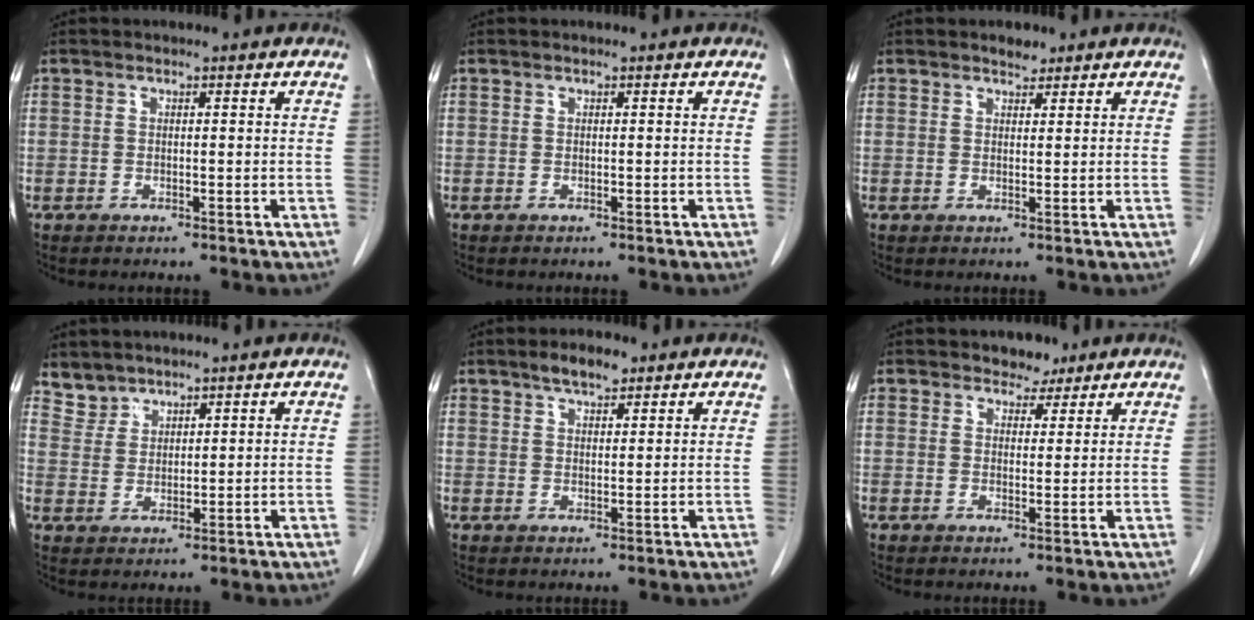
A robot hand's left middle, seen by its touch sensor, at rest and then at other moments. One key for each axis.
{"total": 0.0}
{"total": 1.6, "fx": 1.4, "fy": 0.7, "fz": 0.5, "tx": -0.012, "ty": -0.002, "tz": 0.022}
{"total": 3.3, "fx": 3.0, "fy": 1.3, "fz": -0.5, "tx": 0.015, "ty": 0.007, "tz": 0.063}
{"total": 3.8, "fx": 2.9, "fy": 1.1, "fz": 2.2, "tx": -0.045, "ty": 0.004, "tz": 0.050}
{"total": 3.2, "fx": 2.6, "fy": 1.7, "fz": 0.6, "tx": -0.006, "ty": 0.000, "tz": 0.040}